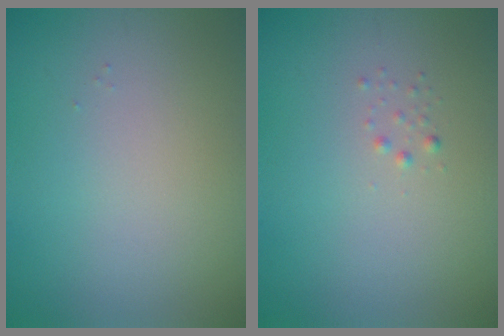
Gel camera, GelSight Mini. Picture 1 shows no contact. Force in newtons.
{"total": 0.6, "press": 0.6, "slide": 0.0}